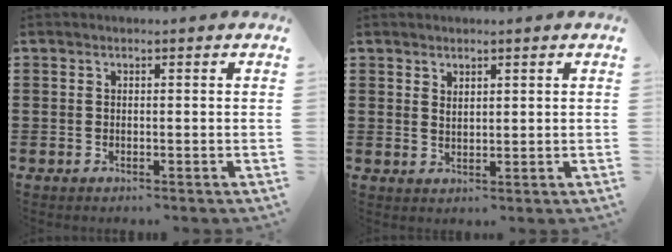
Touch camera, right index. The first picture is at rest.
{"total": 1.6, "force": [1.4, 0.7, 0.3], "torque": [-0.008, 0.003, 0.027]}